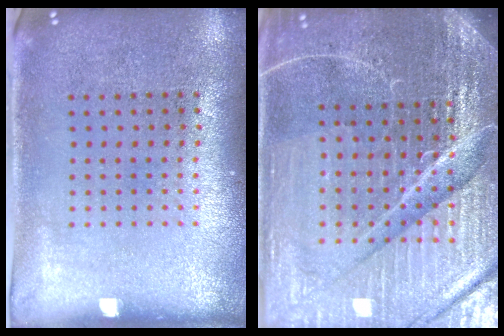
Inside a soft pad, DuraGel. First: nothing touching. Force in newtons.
{"total": 6.5, "press": 5.8, "slide": 3.0}